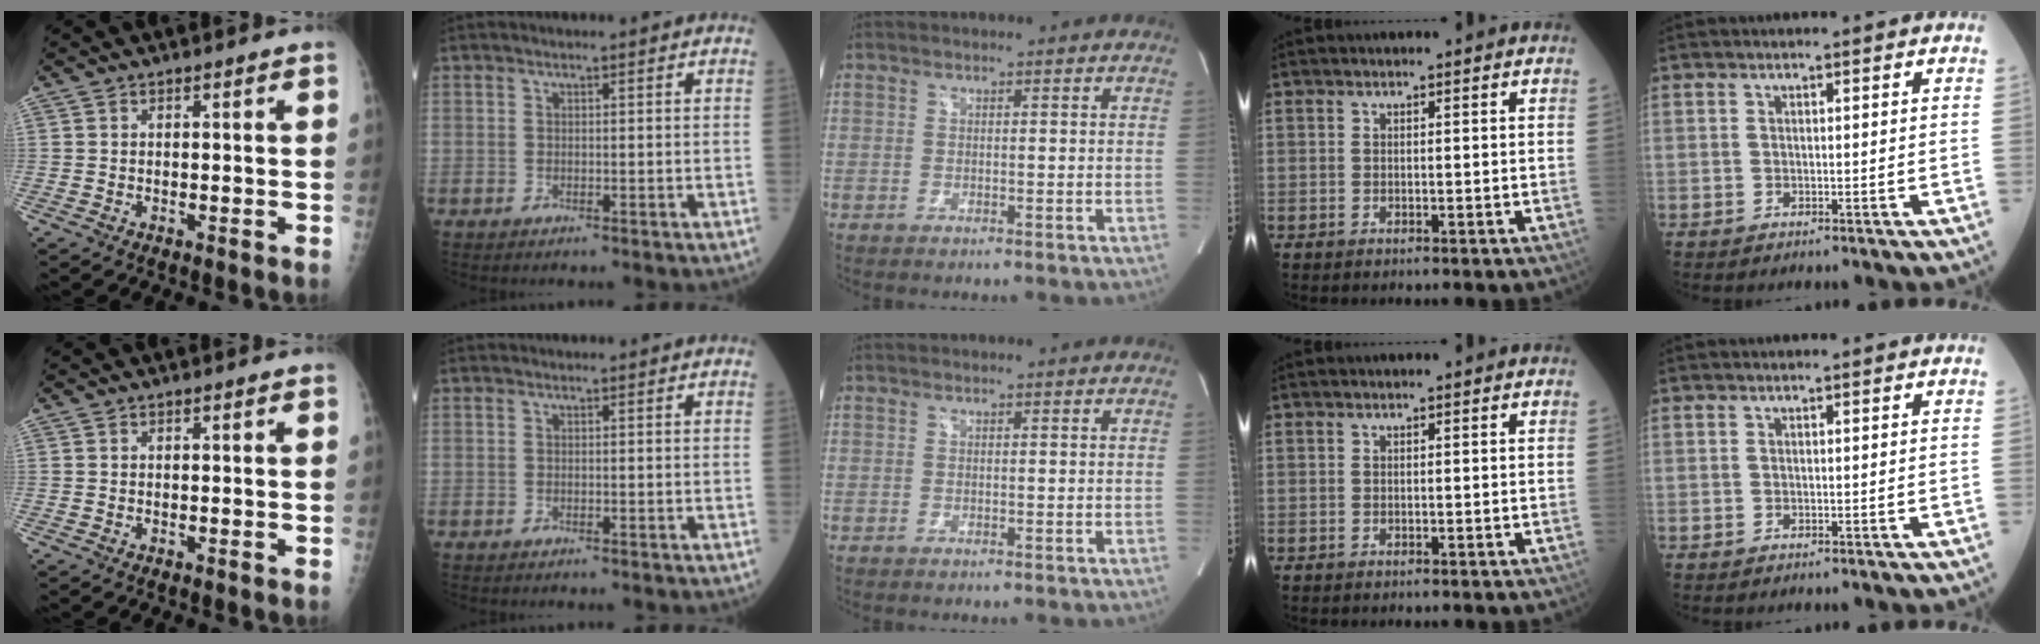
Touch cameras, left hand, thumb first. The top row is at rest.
{}